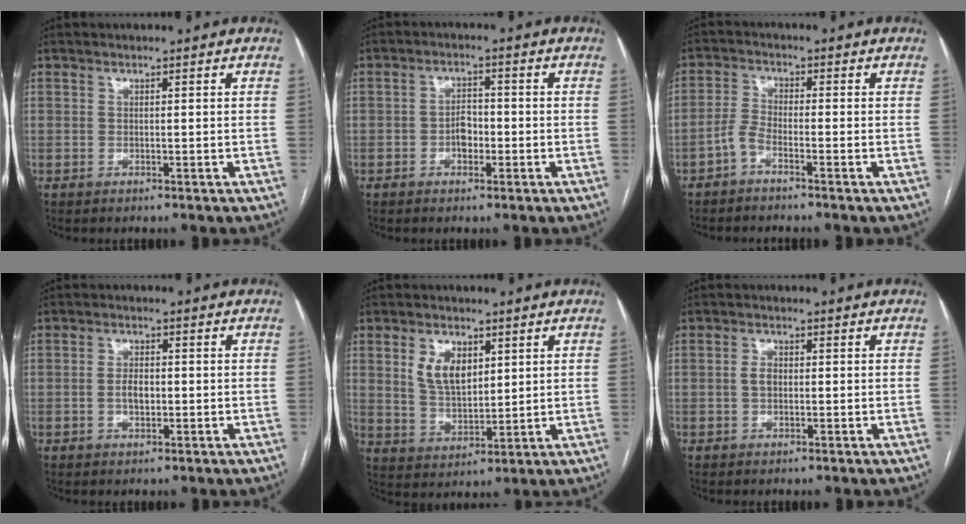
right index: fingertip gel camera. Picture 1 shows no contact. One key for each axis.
{"total": 3.2, "fx": -1.0, "fy": 1.9, "fz": 2.4, "tx": -0.038, "ty": 0.008, "tz": -0.019}
{"total": 2.6, "fx": -2.0, "fy": 0.3, "fz": 1.7, "tx": -0.041, "ty": 0.003, "tz": -0.047}
{"total": 3.0, "fx": -0.4, "fy": 1.6, "fz": 2.5, "tx": -0.047, "ty": 0.005, "tz": -0.006}
{"total": 7.2, "fx": 2.8, "fy": 4.2, "fz": 5.2, "tx": -0.102, "ty": 0.006, "tz": 0.063}
{"total": 2.1, "fx": 0.0, "fy": 1.3, "fz": 1.7, "tx": -0.031, "ty": 0.007, "tz": -0.001}